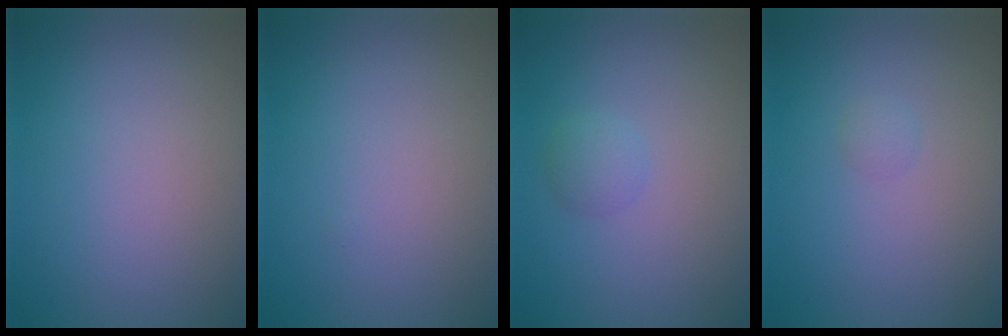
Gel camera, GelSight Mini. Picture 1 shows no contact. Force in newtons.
{"total": 0.0}
{"total": 1.3, "press": 1.3, "slide": 0.0}
{"total": 0.6, "press": 0.6, "slide": 0.1}